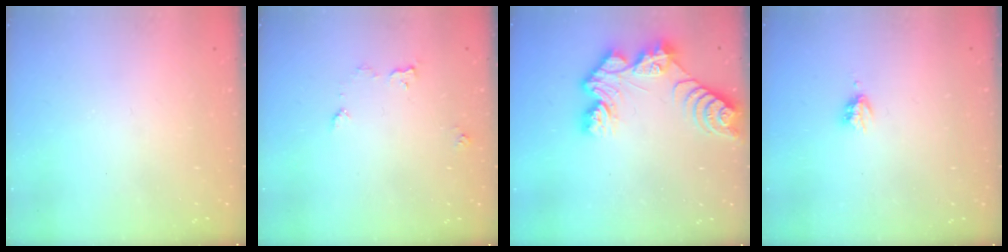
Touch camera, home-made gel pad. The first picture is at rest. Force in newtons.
{"total": 5.3, "press": 5.2, "slide": 0.6}
{"total": 11.8, "press": 11.7, "slide": 1.1}
{"total": 3.0, "press": 3.0, "slide": 0.5}